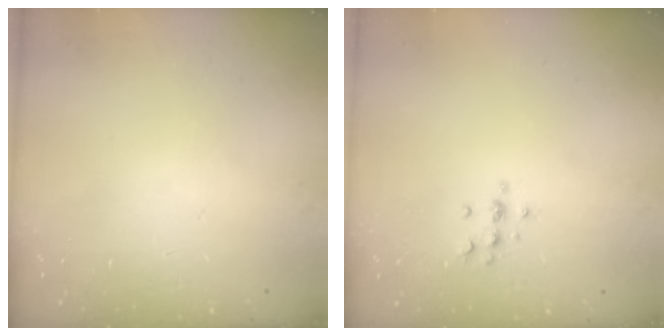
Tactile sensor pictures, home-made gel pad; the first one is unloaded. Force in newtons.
{"total": 4.9, "press": 4.8, "slide": 1.2}